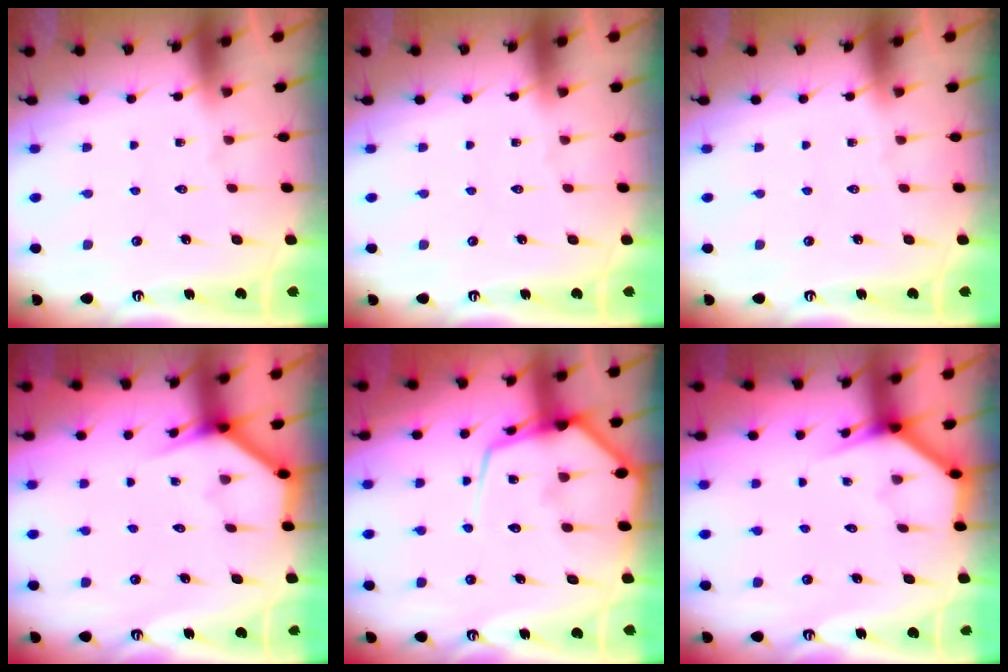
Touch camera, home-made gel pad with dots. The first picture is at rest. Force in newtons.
{"total": 0.0}
{"total": 0.0}
{"total": 3.9, "press": 3.8, "slide": 0.3}
{"total": 12.8, "press": 12.7, "slide": 1.2}
{"total": 3.7, "press": 3.7, "slide": 0.4}